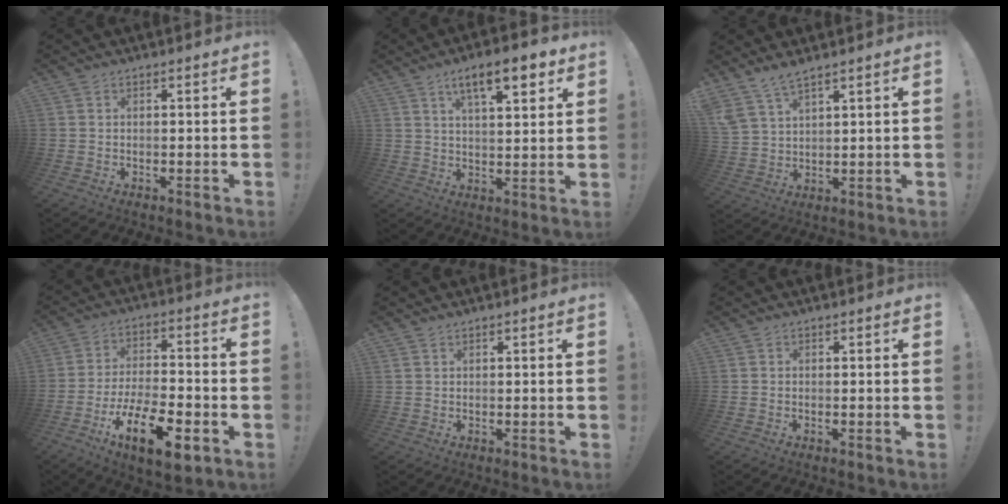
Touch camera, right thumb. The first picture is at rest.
{"total": 11.5, "force": [6.2, 3.5, 9.0], "torque": [-0.130, -0.021, 0.097]}
{"total": 6.7, "force": [5.8, 1.9, 2.9], "torque": [-0.074, -0.024, 0.115]}
{"total": 16.9, "force": [-8.1, 6.3, 13.4], "torque": [-0.225, 0.041, -0.128]}
{"total": 1.1, "force": [0.9, 0.4, 0.4], "torque": [-0.006, -0.003, 0.017]}
{"total": 0.0}